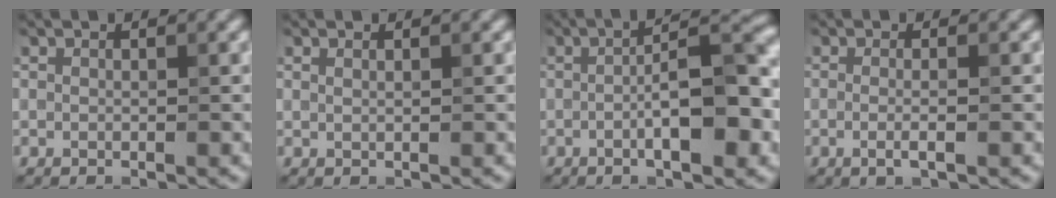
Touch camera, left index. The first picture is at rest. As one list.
[{"total": 0.8, "force": [0.5, 0.3, 0.5], "torque": [-0.006, -0.002, 0.004]}, {"total": 7.9, "force": [-1.4, 1.8, 7.5], "torque": [-0.109, 0.012, -0.025]}, {"total": 2.0, "force": [-0.3, 0.5, 2.0], "torque": [-0.032, -0.007, -0.010]}]